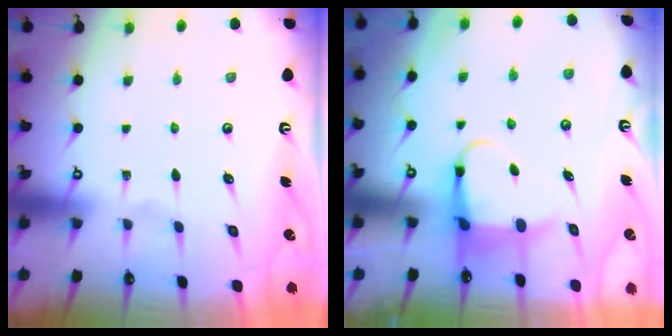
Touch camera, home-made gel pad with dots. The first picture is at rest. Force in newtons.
{"total": 4.7, "press": 4.7, "slide": 0.2}